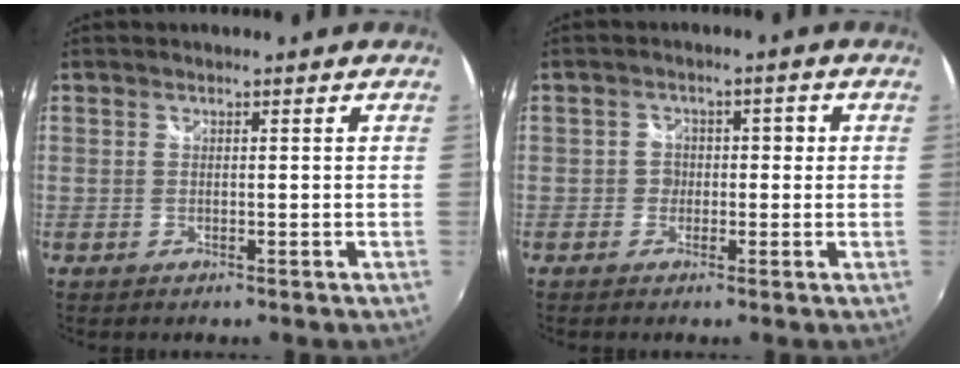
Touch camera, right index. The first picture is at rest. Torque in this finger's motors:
{"motor_torque": [0.08, 0.09, 0.01, 0.00]}